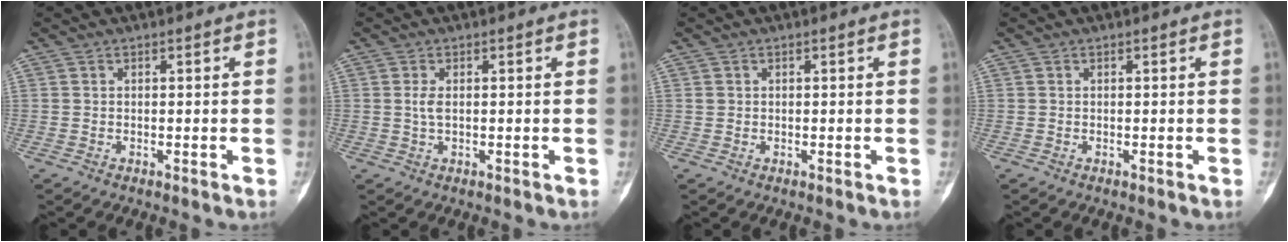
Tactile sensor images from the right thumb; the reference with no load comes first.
{"total": 1.8, "force": [0.2, 0.8, 1.6], "torque": [-0.038, 0.000, 0.009]}
{"total": 0.6, "force": [0.1, 0.5, 0.2], "torque": [0.001, 0.002, 0.003]}
{"total": 0.0}